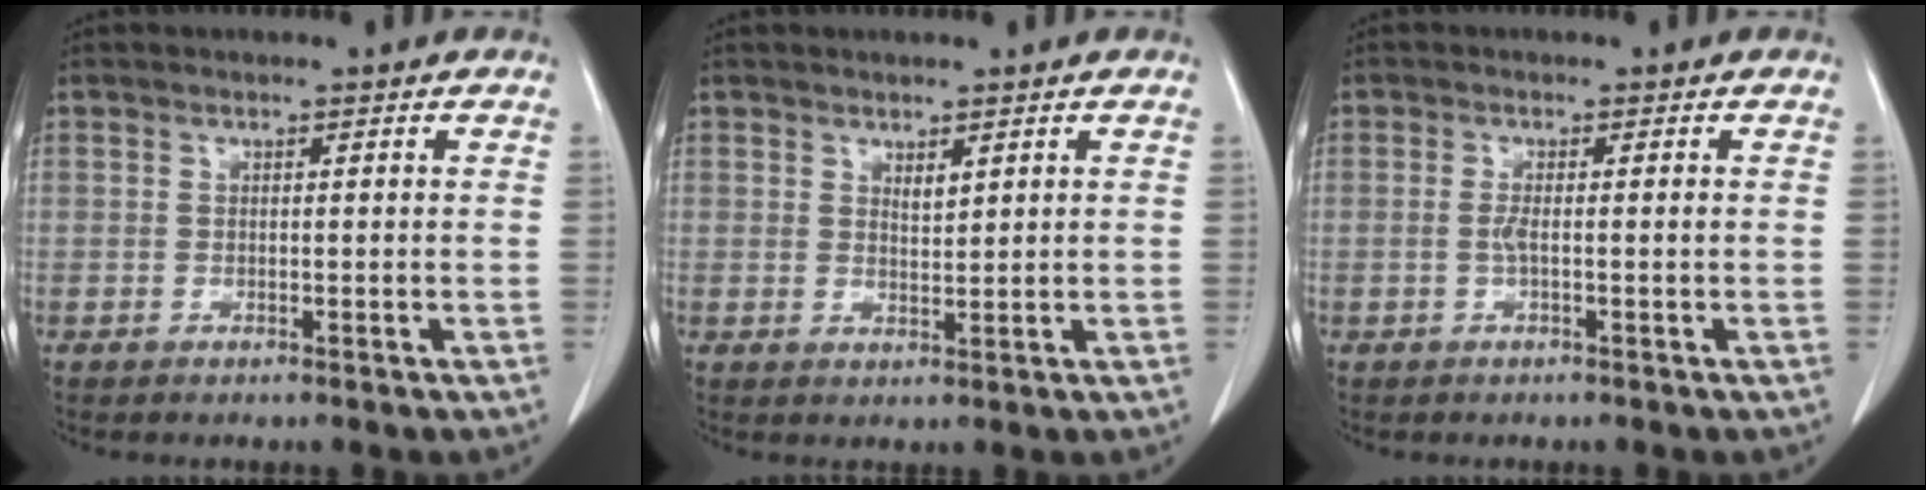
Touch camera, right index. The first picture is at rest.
{"total": 1.6, "force": [1.1, 0.5, 1.1], "torque": [-0.022, -0.005, 0.024]}
{"total": 1.2, "force": [-0.1, 0.0, 1.2], "torque": [-0.023, 0.001, -0.001]}